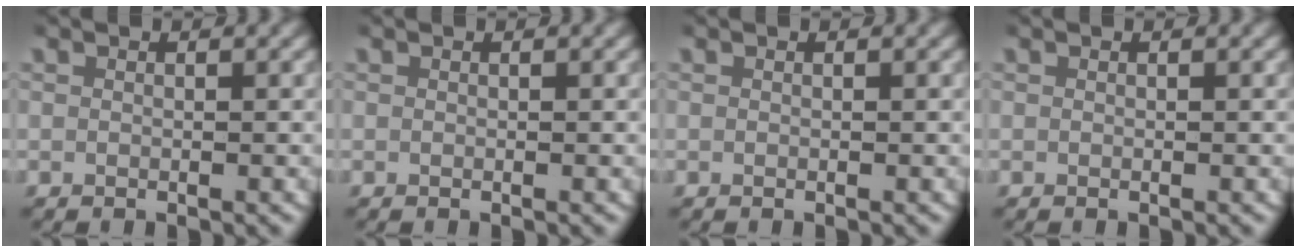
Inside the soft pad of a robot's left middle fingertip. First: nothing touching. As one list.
[{"total": 0.0}, {"total": 0.0}, {"total": 0.0}]